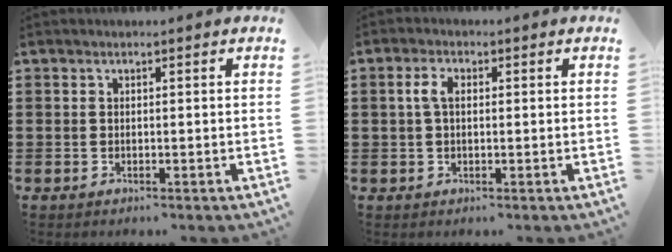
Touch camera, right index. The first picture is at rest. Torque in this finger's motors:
{"motor_torque": [0.43, -0.32, 0.26, 0.08]}